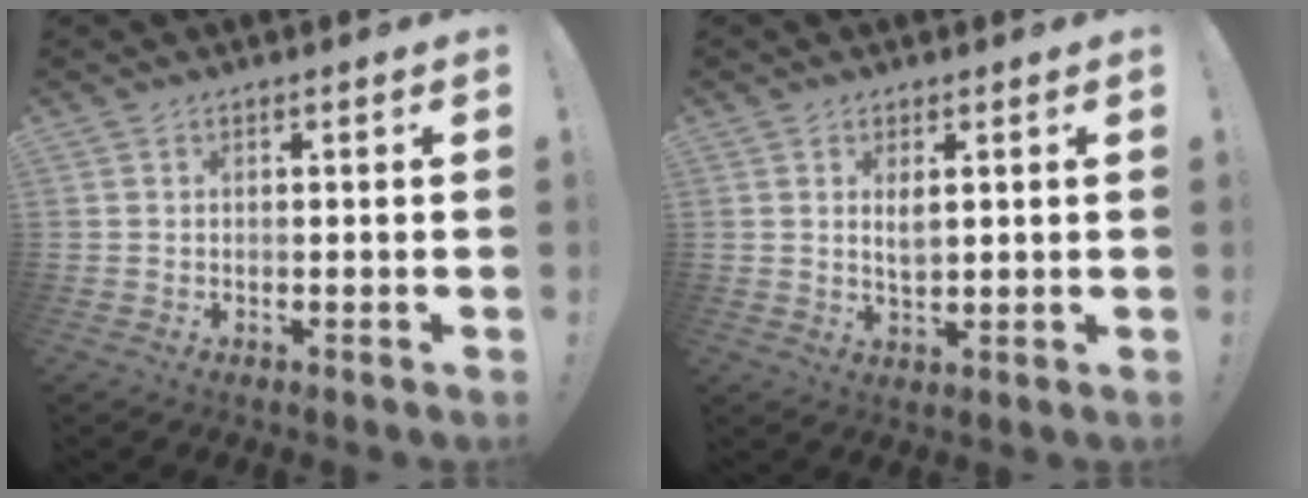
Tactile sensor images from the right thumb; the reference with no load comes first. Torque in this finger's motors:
{"motor_torque": [0.13, -0.21, 0.04, 0.29, 0.13]}